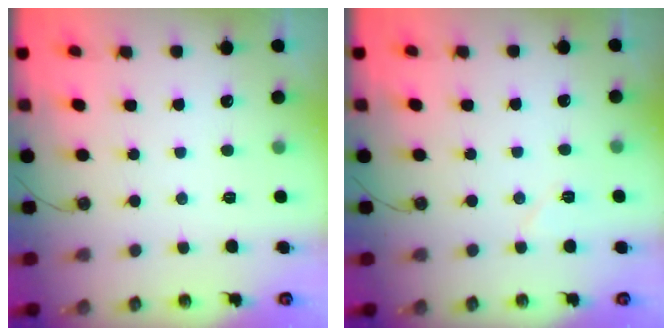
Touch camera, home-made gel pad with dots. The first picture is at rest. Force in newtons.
{"total": 5.6, "press": 4.9, "slide": 2.7}